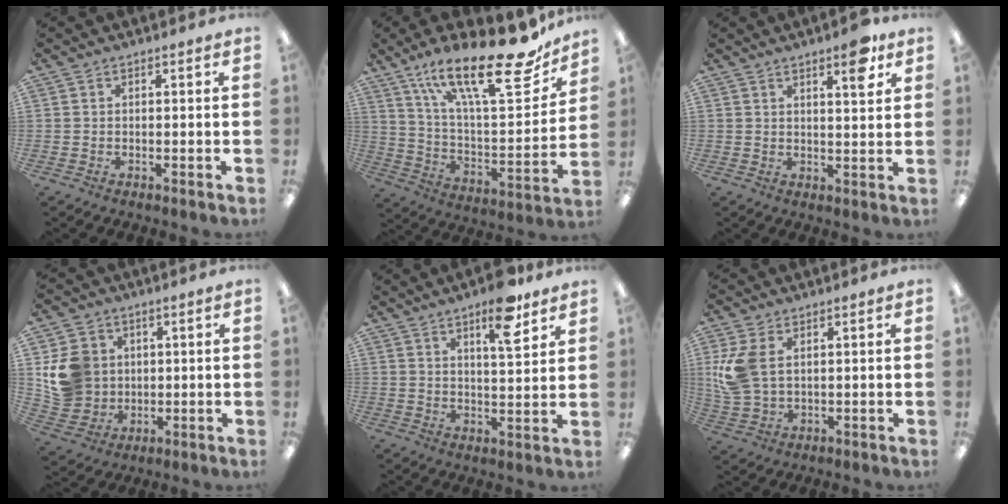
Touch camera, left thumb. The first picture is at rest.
{"total": 25.5, "force": [17.3, 6.9, 17.3], "torque": [-0.270, -0.109, 0.287]}
{"total": 6.8, "force": [4.4, 1.6, 5.0], "torque": [-0.061, -0.022, 0.065]}
{"total": 11.2, "force": [2.2, 10.2, 4.1], "torque": [-0.106, 0.006, 0.053]}
{"total": 11.0, "force": [7.1, 3.5, 7.7], "torque": [-0.101, -0.038, 0.113]}
{"total": 8.6, "force": [2.4, 5.4, 6.2], "torque": [-0.150, -0.003, 0.043]}